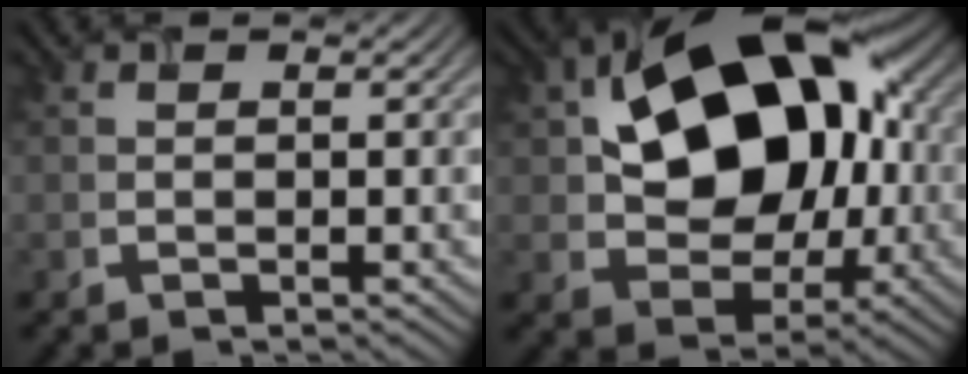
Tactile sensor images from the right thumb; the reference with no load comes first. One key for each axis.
{"total": 16.1, "fx": 2.7, "fy": 11.1, "fz": 11.3, "tx": -0.171, "ty": 0.018, "tz": 0.047}